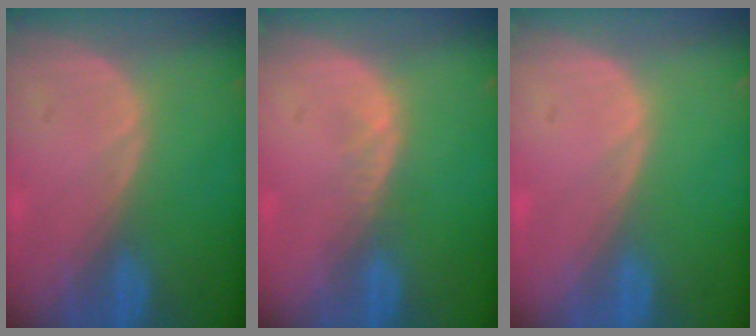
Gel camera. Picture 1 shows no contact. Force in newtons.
{"total": 1.1, "press": 1.1, "slide": 0.3}
{"total": 0.0}